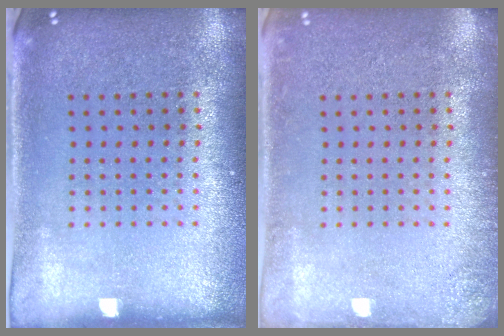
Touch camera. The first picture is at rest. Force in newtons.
{"total": 1.3, "press": 1.3, "slide": 0.2}